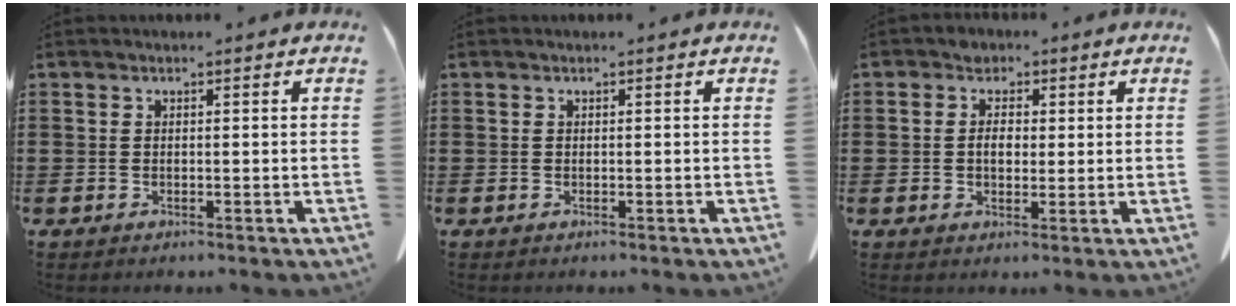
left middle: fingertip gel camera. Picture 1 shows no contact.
{"total": 0.0}
{"total": 3.2, "force": [0.8, 2.4, 1.9], "torque": [-0.029, 0.001, 0.010]}